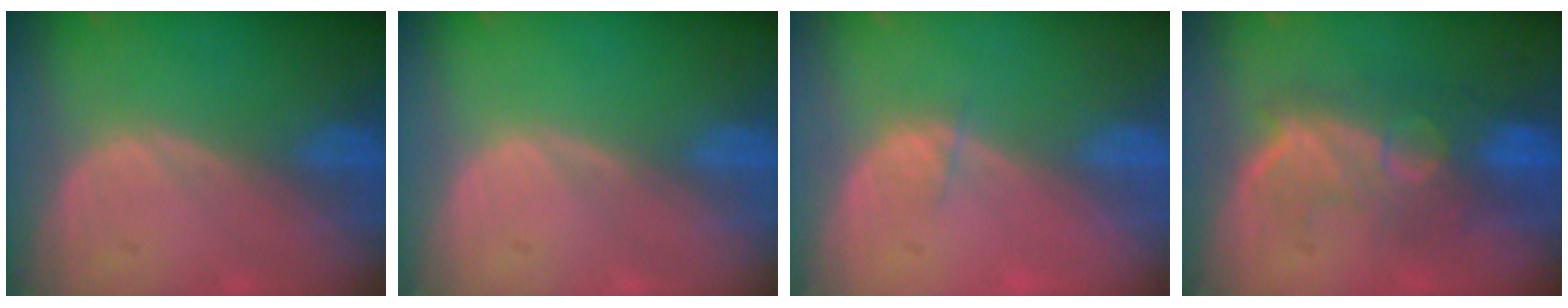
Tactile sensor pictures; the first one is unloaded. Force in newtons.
{"total": 0.0}
{"total": 1.1, "press": 1.0, "slide": 0.4}
{"total": 9.7, "press": 8.7, "slide": 4.3}